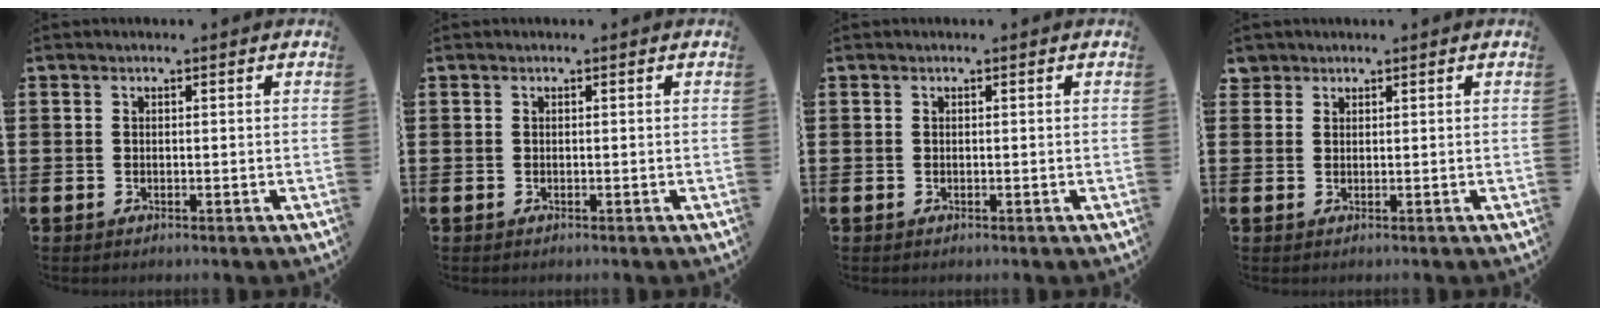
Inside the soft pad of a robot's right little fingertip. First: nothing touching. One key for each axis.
{"total": 0.0}
{"total": 0.0}
{"total": 1.7, "fx": 1.5, "fy": 0.9, "fz": -0.1, "tx": 0.013, "ty": 0.000, "tz": 0.026}